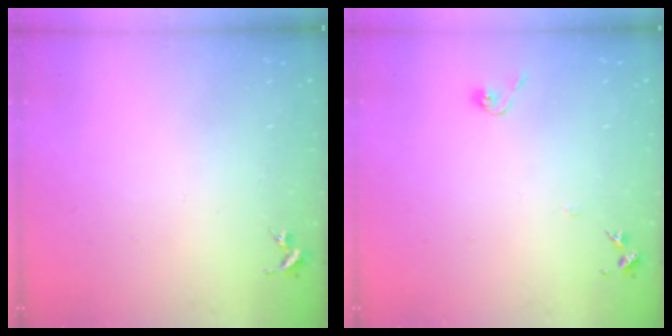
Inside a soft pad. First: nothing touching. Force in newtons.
{"total": 6.8, "press": 6.8, "slide": 0.6}